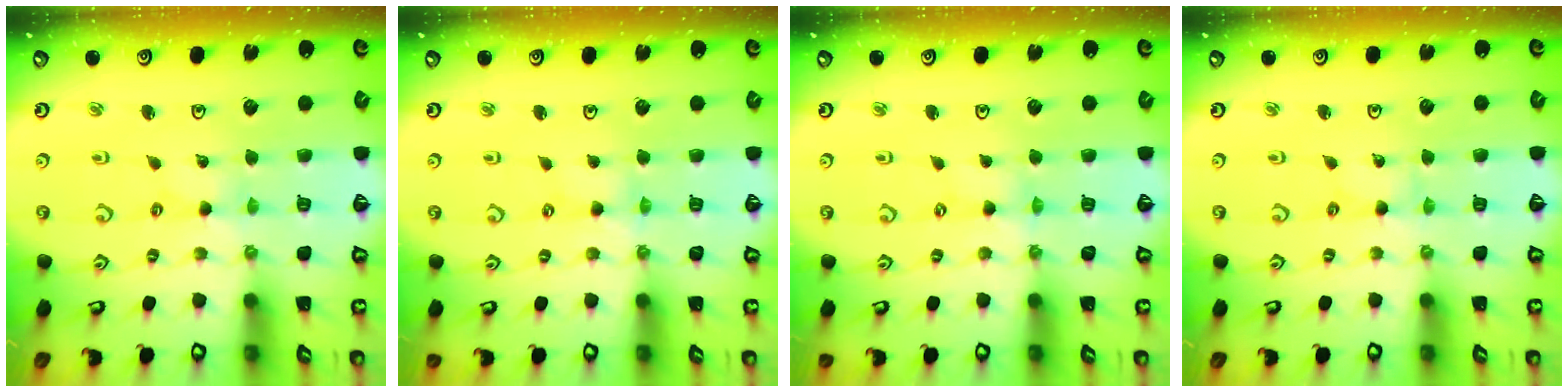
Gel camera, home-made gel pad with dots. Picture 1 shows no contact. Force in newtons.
{"total": 0.7, "press": 0.7, "slide": 0.2}
{"total": 0.0}
{"total": 0.0}